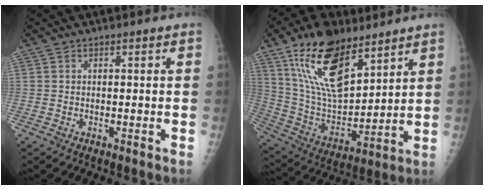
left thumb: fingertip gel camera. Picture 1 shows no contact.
{"total": 19.6, "force": [11.9, 8.9, 12.8], "torque": [-0.203, -0.056, 0.230]}